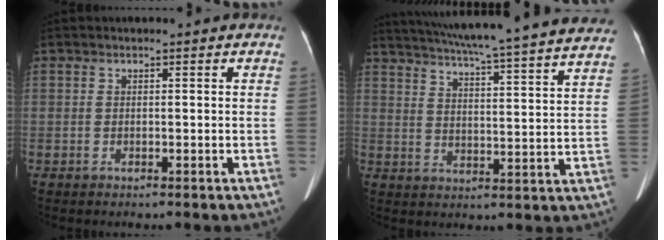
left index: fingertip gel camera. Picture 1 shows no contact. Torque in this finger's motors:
{"motor_torque": [0.06, -0.94, 0.20, 0.12]}